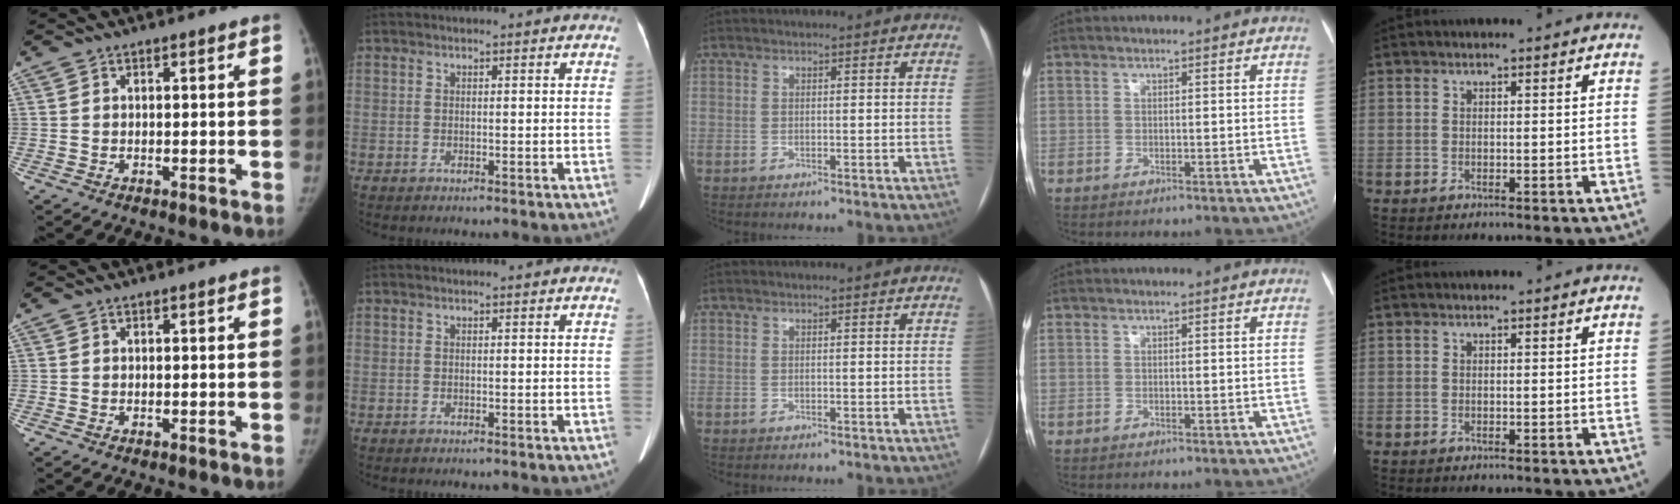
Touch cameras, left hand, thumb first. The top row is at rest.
{}